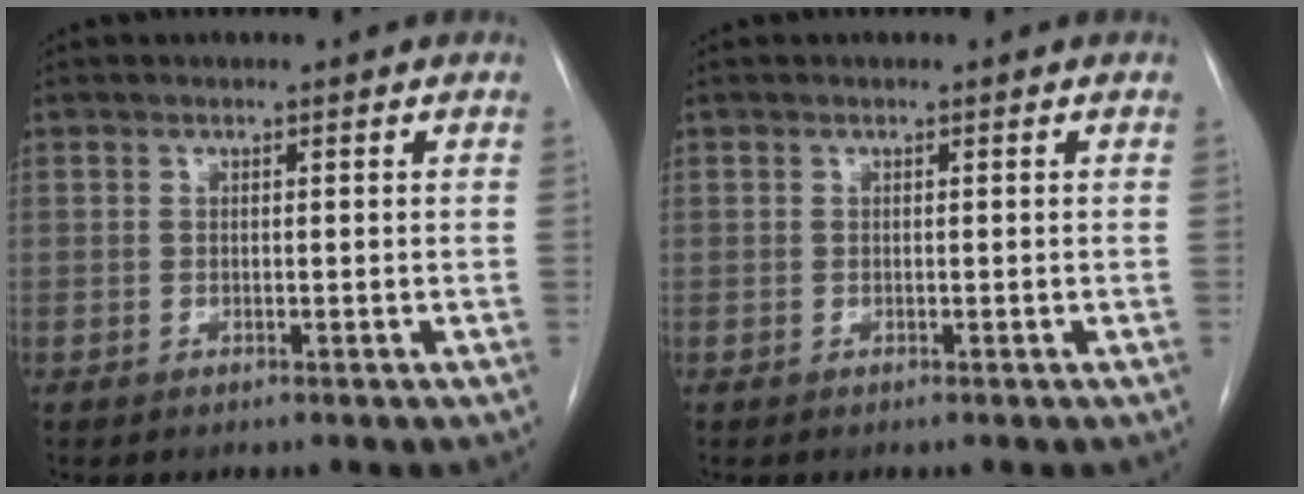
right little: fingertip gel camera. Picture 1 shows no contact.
{"total": 0.0}